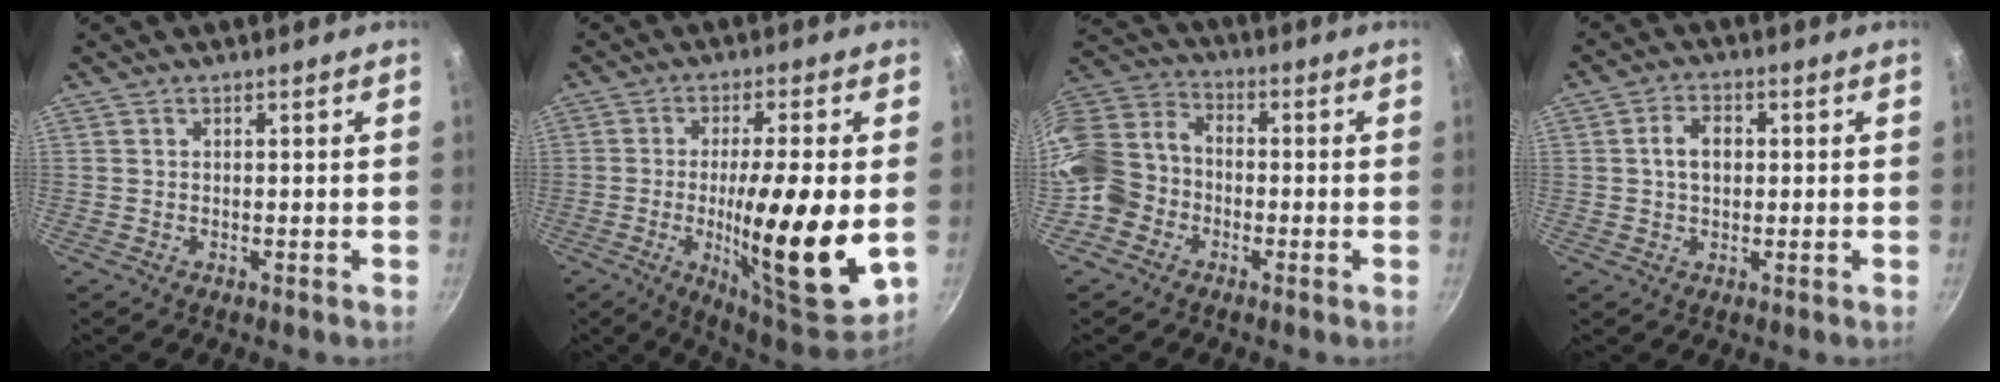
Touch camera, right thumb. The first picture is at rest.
{"total": 20.2, "force": [-2.5, 4.3, 19.6], "torque": [-0.299, -0.010, -0.037]}
{"total": 12.7, "force": [-4.7, 10.3, 5.8], "torque": [-0.099, 0.059, -0.116]}
{"total": 5.1, "force": [0.5, 3.5, 3.6], "torque": [-0.046, 0.010, 0.004]}